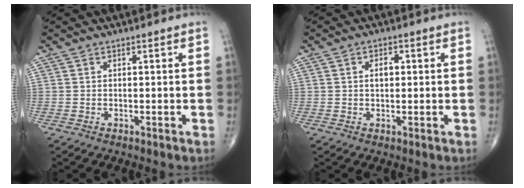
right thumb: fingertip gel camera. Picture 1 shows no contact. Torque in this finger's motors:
{"motor_torque": [0.34, 0.56, 0.25, 0.09, 0.08]}